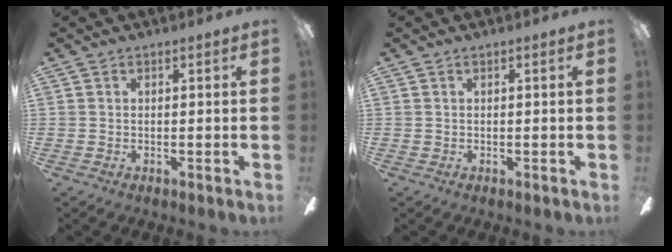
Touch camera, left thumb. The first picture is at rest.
{"total": 0.0}